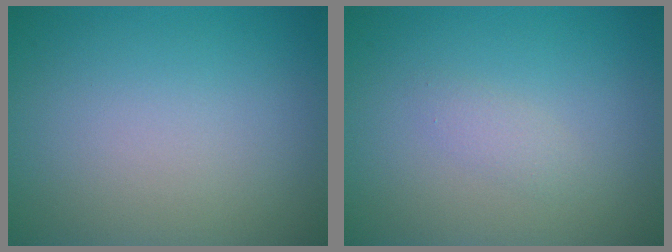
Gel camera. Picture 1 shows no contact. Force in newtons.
{"total": 1.0, "press": 1.0, "slide": 0.1}